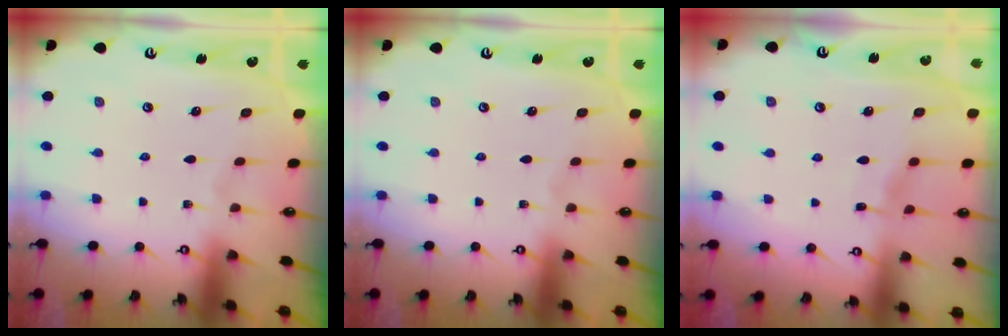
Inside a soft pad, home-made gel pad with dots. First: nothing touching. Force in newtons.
{"total": 0.0}
{"total": 5.0, "press": 5.0, "slide": 0.4}